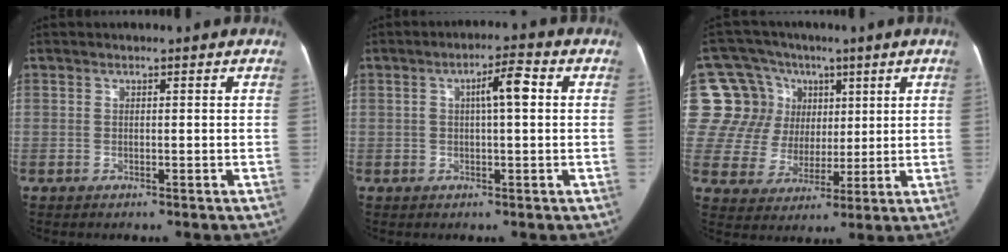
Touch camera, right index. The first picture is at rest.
{"total": 5.1, "force": [0.9, 0.9, 4.9], "torque": [-0.083, 0.016, 0.011]}
{"total": 20.1, "force": [6.7, 17.9, 6.1], "torque": [-0.169, 0.090, 0.135]}